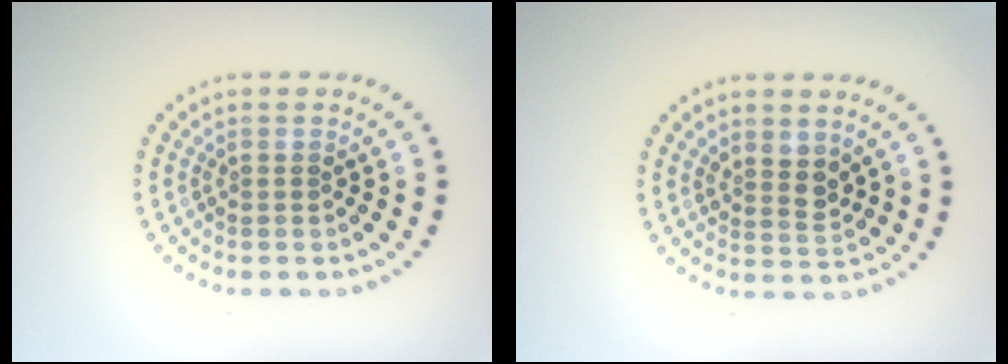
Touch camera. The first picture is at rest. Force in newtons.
{"total": 1.9, "press": 1.6, "slide": 1.1}